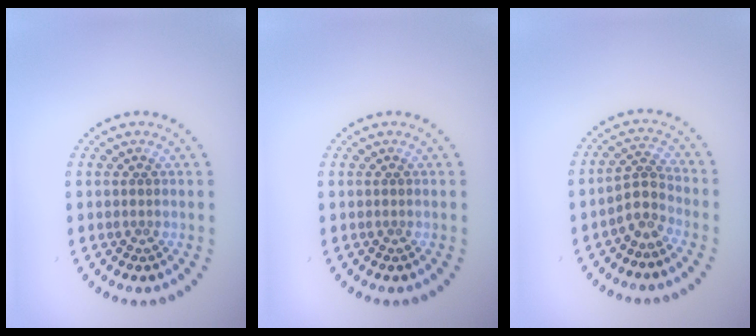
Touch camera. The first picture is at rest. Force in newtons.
{"total": 0.0}
{"total": 2.5, "press": 1.7, "slide": 1.8}